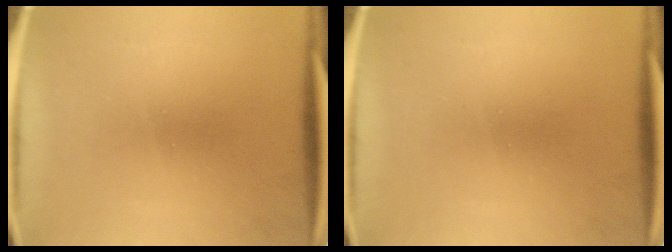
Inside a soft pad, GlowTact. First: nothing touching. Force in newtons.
{"total": 0.0}